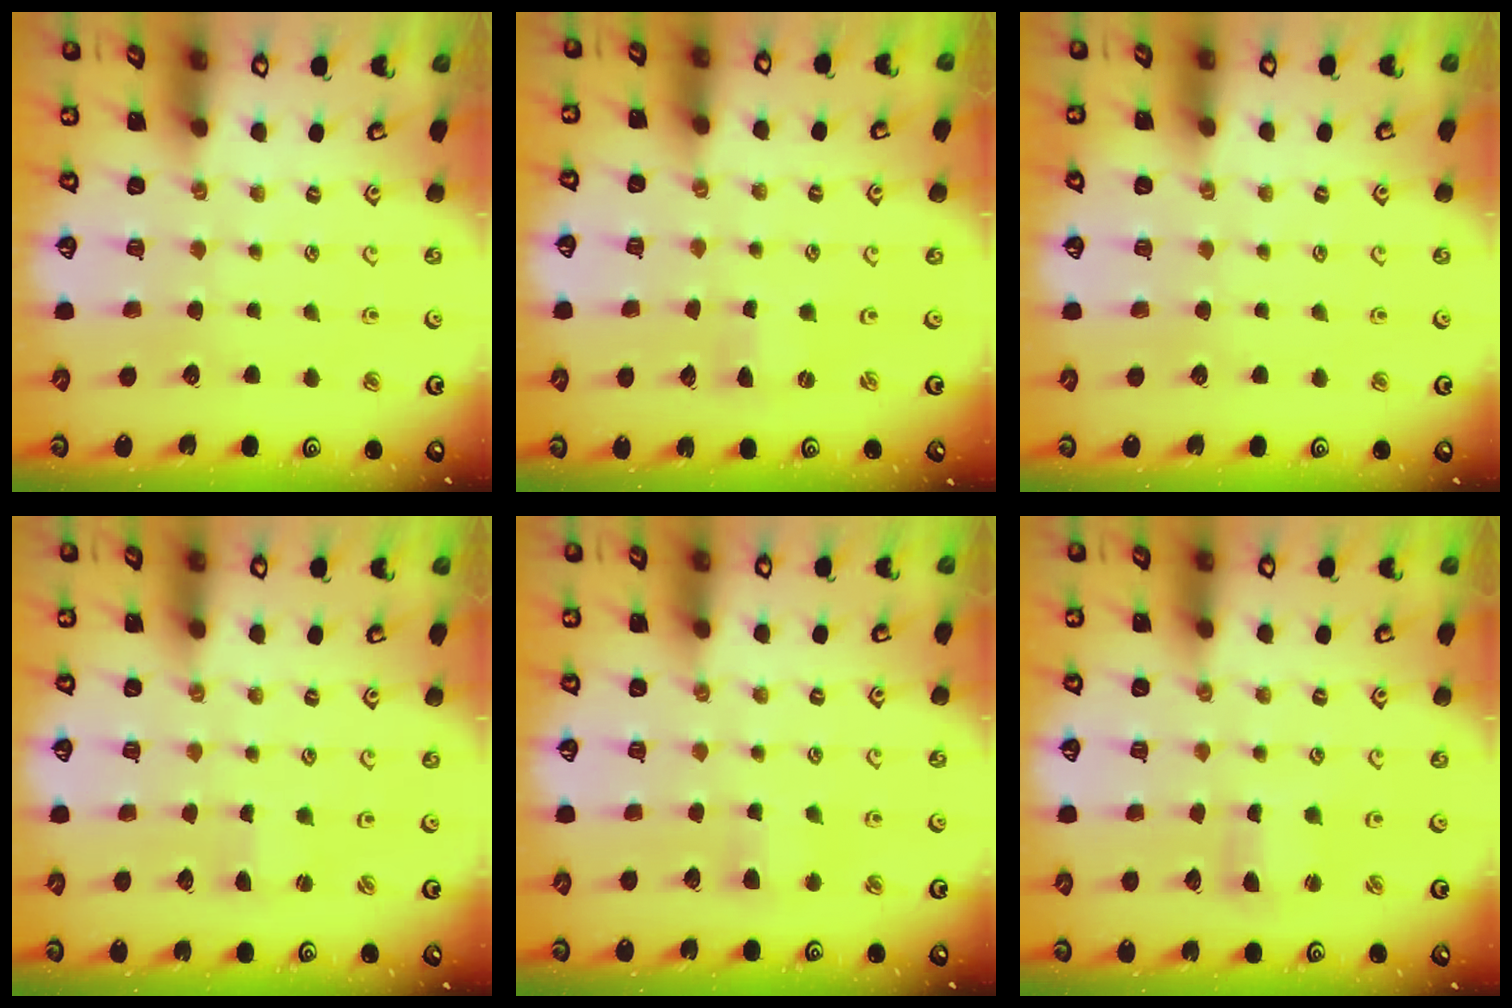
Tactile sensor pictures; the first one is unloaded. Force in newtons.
{"total": 0.0}
{"total": 0.0}
{"total": 1.6, "press": 1.6, "slide": 0.3}
{"total": 4.4, "press": 4.4, "slide": 0.7}
{"total": 2.0, "press": 2.0, "slide": 0.3}